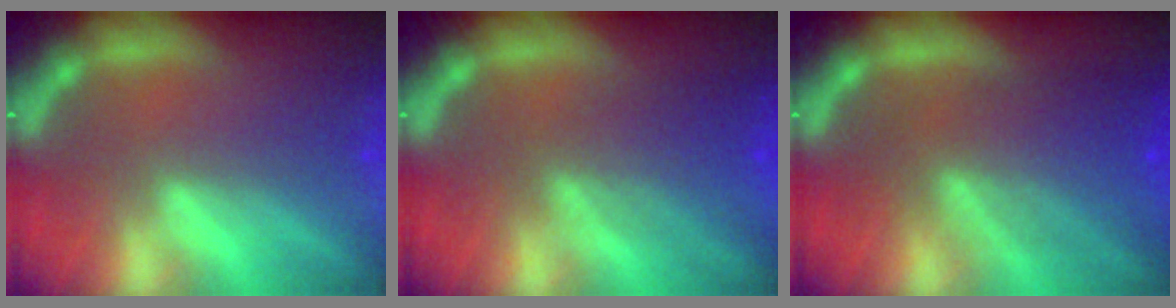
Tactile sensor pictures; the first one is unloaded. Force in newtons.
{"total": 5.0}
{"total": 7.5}